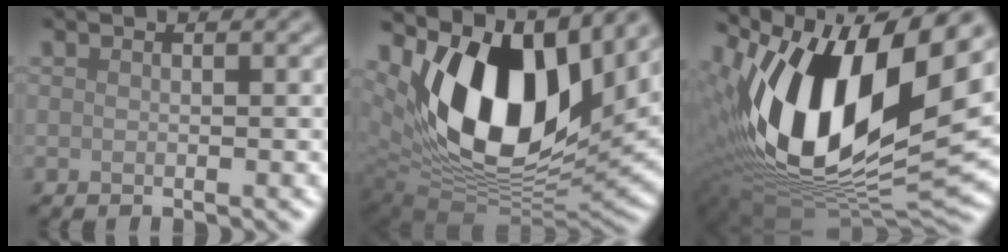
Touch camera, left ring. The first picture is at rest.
{"total": 14.6, "force": [5.4, 8.1, 10.9], "torque": [-0.202, -0.005, 0.102]}
{"total": 15.8, "force": [2.1, 8.0, 13.5], "torque": [-0.259, -0.006, 0.038]}